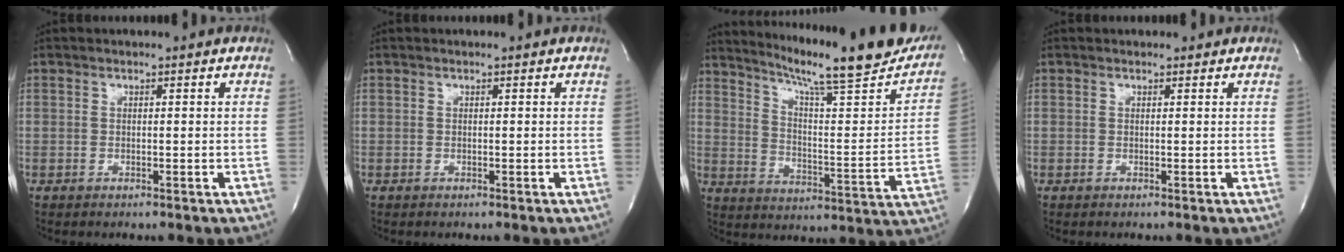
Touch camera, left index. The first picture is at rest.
{"total": 0.0}
{"total": 24.8, "force": [20.9, 1.9, 13.1], "torque": [-0.204, -0.050, 0.281]}
{"total": 0.7, "force": [0.5, 0.5, 0.1], "torque": [-0.004, 0.007, 0.005]}